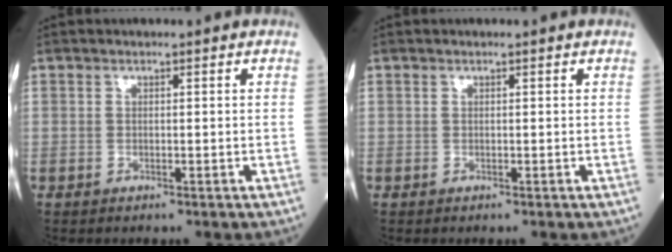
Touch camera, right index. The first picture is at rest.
{"total": 0.0}